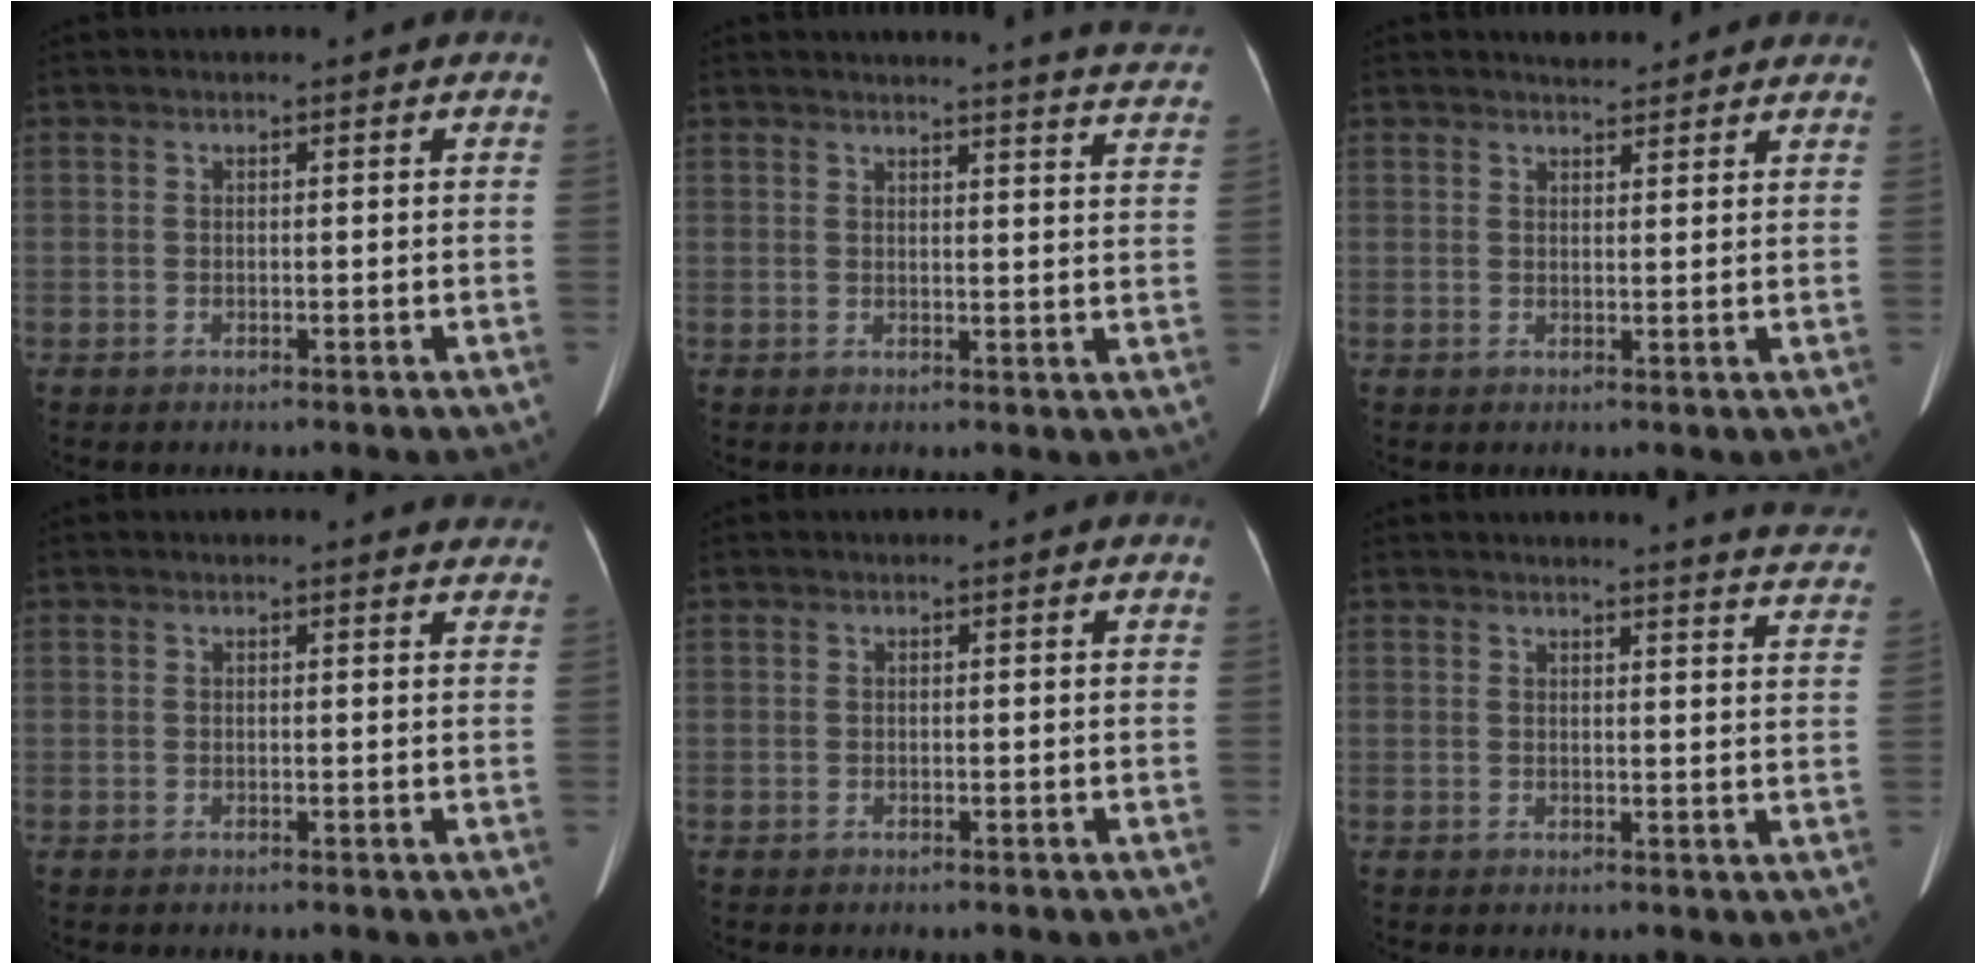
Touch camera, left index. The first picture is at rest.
{"total": 14.7, "force": [14.4, 0.2, 3.0], "torque": [-0.025, -0.081, 0.137]}
{"total": 4.2, "force": [3.9, 1.2, 0.9], "torque": [-0.010, 0.012, 0.044]}
{"total": 3.3, "force": [3.2, 0.8, 0.3], "torque": [-0.002, -0.006, 0.017]}
{"total": 0.0}
{"total": 11.7, "force": [11.5, 0.3, 2.1], "torque": [-0.007, -0.067, 0.099]}